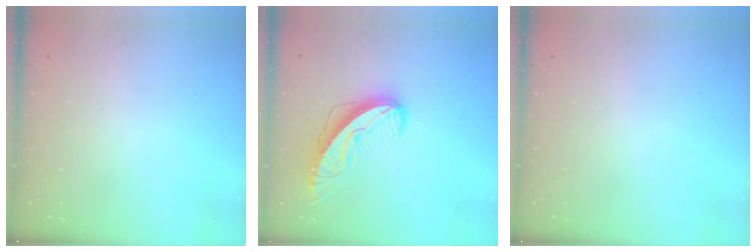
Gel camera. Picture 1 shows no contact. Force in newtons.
{"total": 10.0, "press": 10.0, "slide": 1.2}
{"total": 0.0}